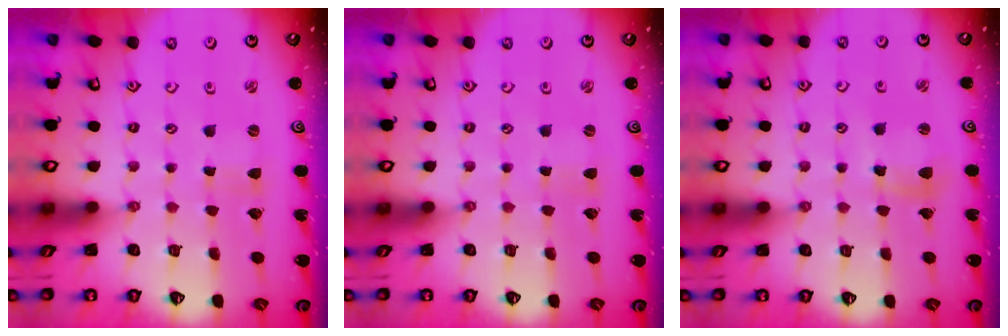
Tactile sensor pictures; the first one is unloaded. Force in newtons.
{"total": 0.0}
{"total": 5.9, "press": 5.8, "slide": 0.6}